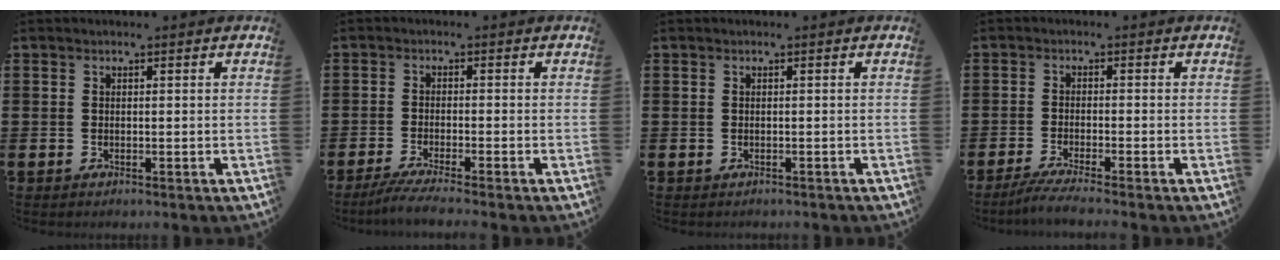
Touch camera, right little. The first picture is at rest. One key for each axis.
{"total": 2.8, "fx": -2.1, "fy": -0.1, "fz": 1.9, "tx": -0.029, "ty": -0.005, "tz": -0.035}
{"total": 0.0}
{"total": 2.6, "fx": -1.9, "fy": -0.1, "fz": 1.7, "tx": -0.027, "ty": -0.003, "tz": -0.033}